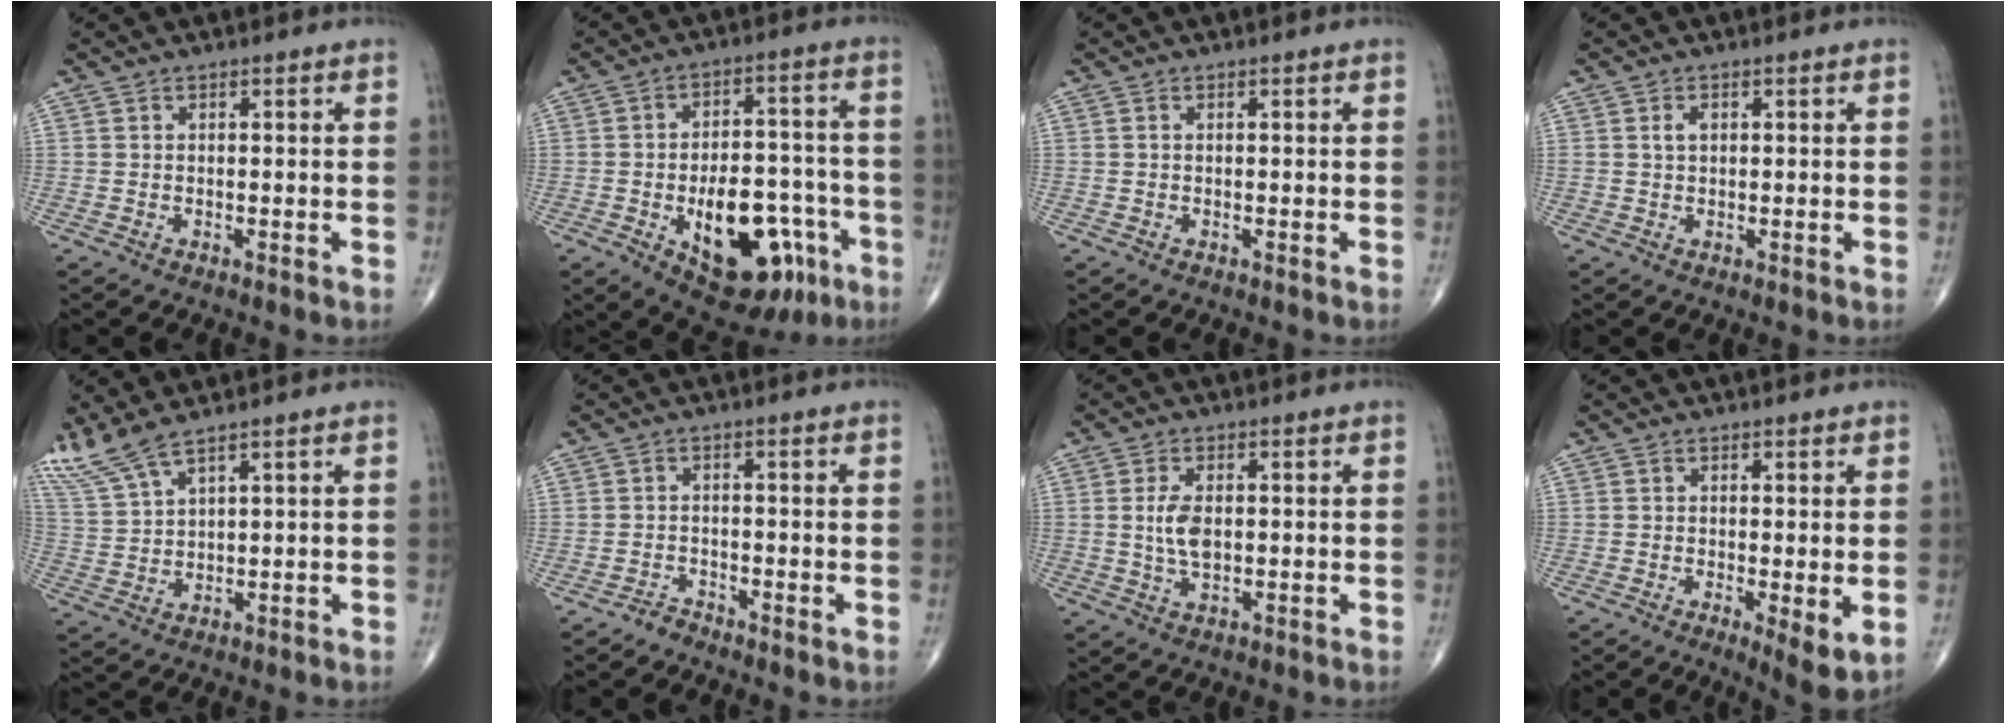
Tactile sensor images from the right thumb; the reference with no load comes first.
{"total": 19.2, "force": [-7.4, 10.2, 14.6], "torque": [-0.176, 0.040, -0.090]}
{"total": 0.0}
{"total": 1.7, "force": [0.5, 1.2, 1.2], "torque": [-0.018, 0.002, 0.009]}
{"total": 7.5, "force": [6.2, 1.2, 4.1], "torque": [-0.108, -0.014, 0.145]}
{"total": 1.4, "force": [-1.4, 0.5, -0.1], "torque": [0.005, -0.002, -0.029]}
{"total": 4.9, "force": [0.3, 2.5, 4.1], "torque": [-0.081, -0.004, 0.006]}
{"total": 5.6, "force": [-1.0, 1.5, 5.3], "torque": [-0.085, -0.020, -0.017]}